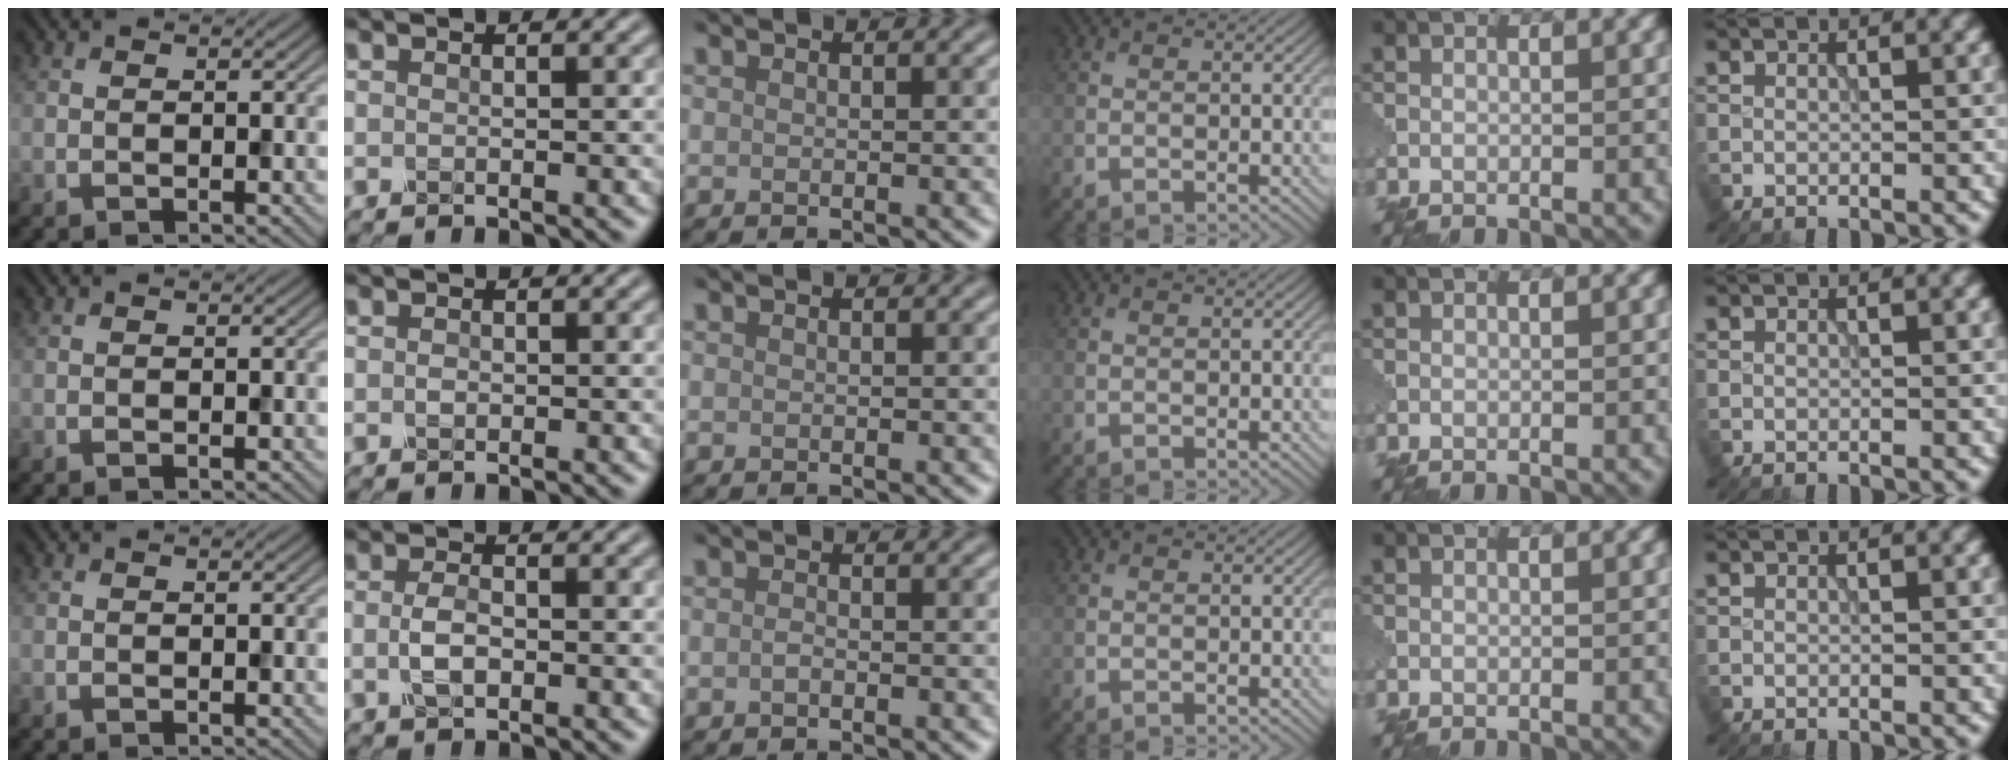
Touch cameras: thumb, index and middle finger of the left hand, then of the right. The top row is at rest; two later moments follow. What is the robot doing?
{"motion": "close", "object": "eyeshadow palette"}